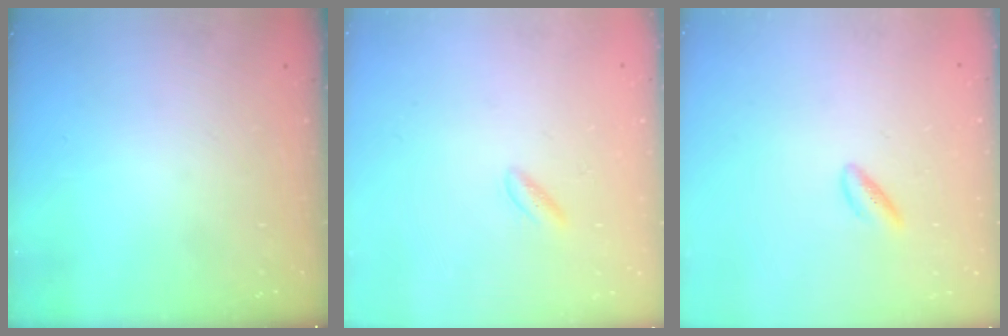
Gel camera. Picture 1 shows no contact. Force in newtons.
{"total": 1.0, "press": 0.9, "slide": 0.5}
{"total": 2.7, "press": 2.4, "slide": 1.2}